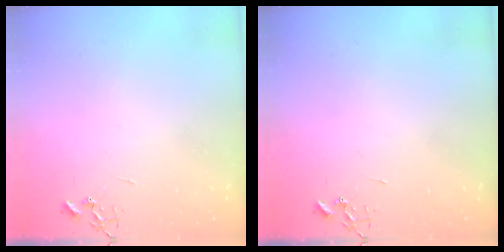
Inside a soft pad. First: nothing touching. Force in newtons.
{"total": 0.0}